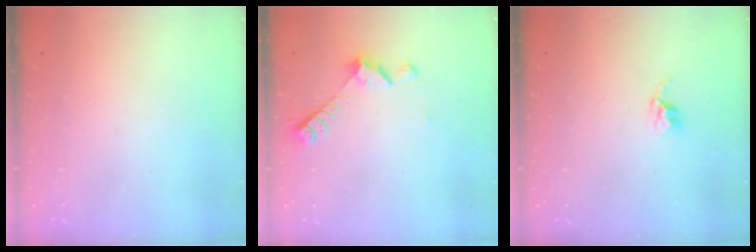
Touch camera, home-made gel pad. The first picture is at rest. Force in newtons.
{"total": 7.2, "press": 7.2, "slide": 0.5}
{"total": 2.8, "press": 2.7, "slide": 0.4}